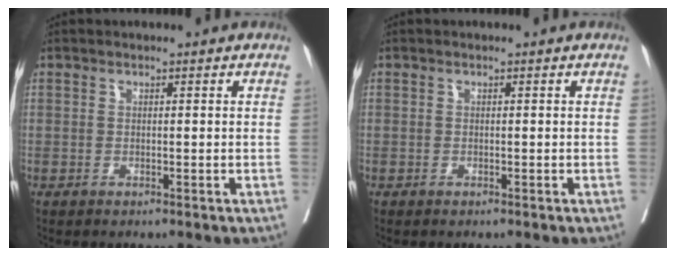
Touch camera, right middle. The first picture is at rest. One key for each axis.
{"total": 0.0}